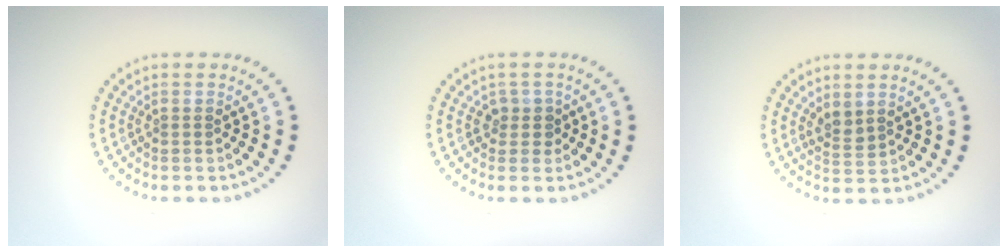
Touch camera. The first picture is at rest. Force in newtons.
{"total": 1.5, "press": 1.3, "slide": 0.8}
{"total": 1.6, "press": 1.4, "slide": 0.8}